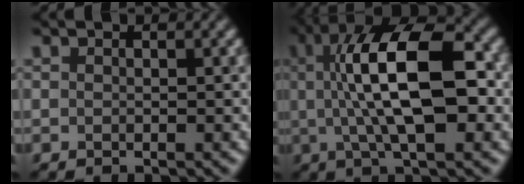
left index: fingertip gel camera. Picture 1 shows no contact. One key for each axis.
{"total": 11.5, "fx": 1.0, "fy": 4.2, "fz": 10.6, "tx": -0.170, "ty": 0.016, "tz": 0.010}